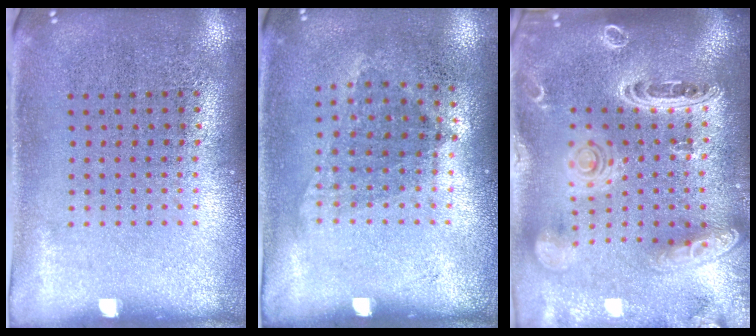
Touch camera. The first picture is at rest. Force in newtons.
{"total": 0.9, "press": 0.7, "slide": 0.6}
{"total": 3.7, "press": 3.0, "slide": 2.2}